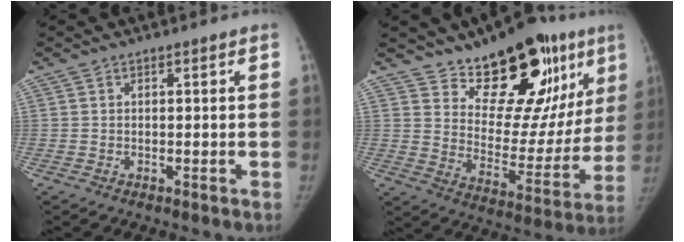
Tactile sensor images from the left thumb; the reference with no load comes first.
{"total": 23.0, "force": [14.5, 10.8, 14.2], "torque": [-0.145, -0.080, 0.223]}